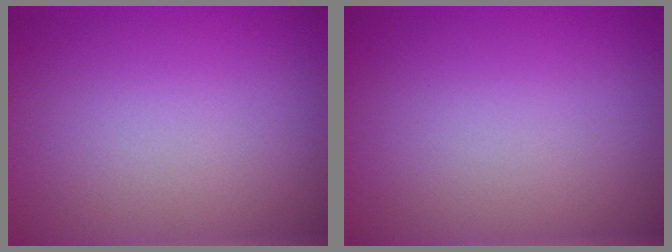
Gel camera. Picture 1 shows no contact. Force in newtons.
{"total": 0.0}